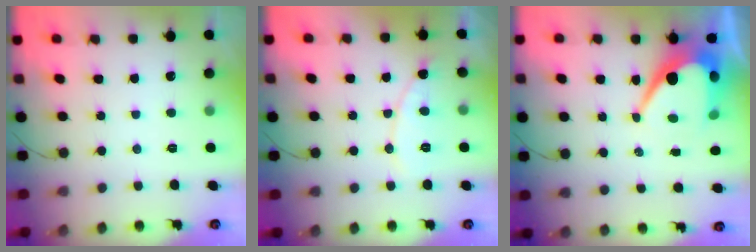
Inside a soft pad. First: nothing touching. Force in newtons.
{"total": 7.8, "press": 7.7, "slide": 0.3}
{"total": 11.2, "press": 11.1, "slide": 0.9}